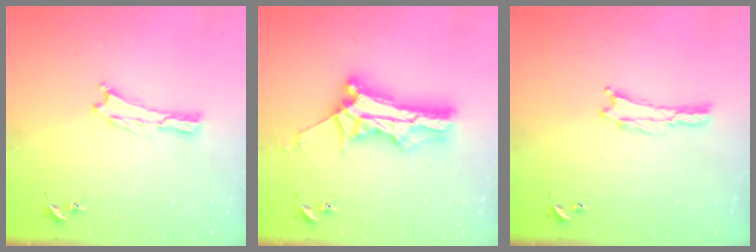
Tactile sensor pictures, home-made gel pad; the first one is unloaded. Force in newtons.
{"total": 9.2, "press": 9.2, "slide": 0.4}
{"total": 0.0}